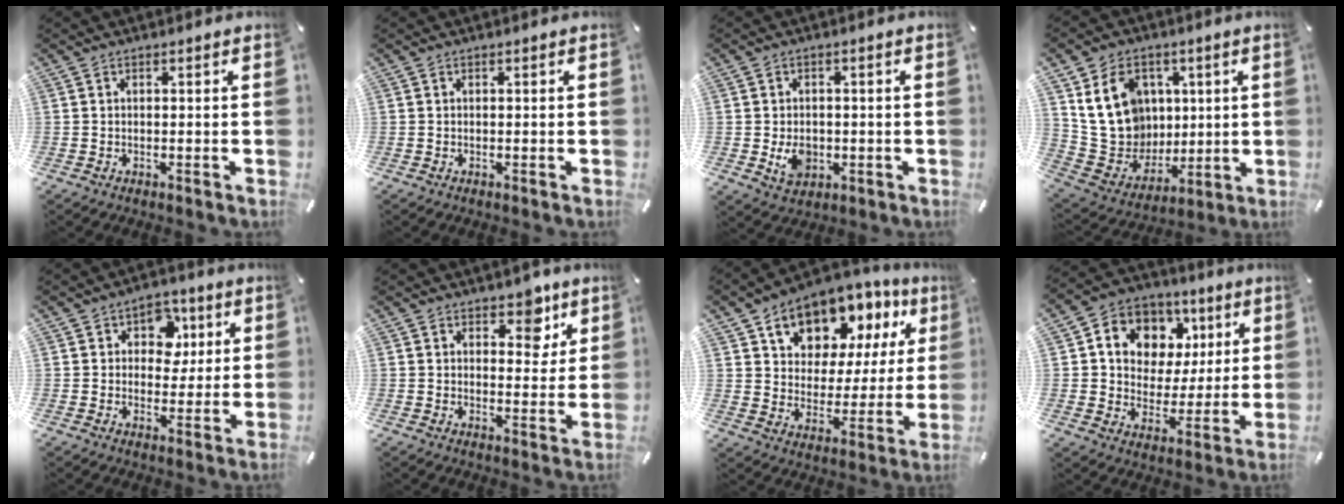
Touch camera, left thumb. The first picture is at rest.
{"total": 0.0}
{"total": 5.7, "force": [-0.9, 4.6, 3.2], "torque": [-0.052, -0.002, -0.017]}
{"total": 17.0, "force": [5.3, 14.7, 6.8], "torque": [-0.139, -0.023, 0.115]}
{"total": 8.2, "force": [2.4, 7.0, 3.7], "torque": [-0.039, -0.005, 0.036]}
{"total": 7.4, "force": [4.7, 4.7, 3.2], "torque": [-0.018, -0.028, 0.075]}
{"total": 12.8, "force": [8.5, 8.5, 4.3], "torque": [-0.082, -0.062, 0.149]}
{"total": 11.0, "force": [3.2, 9.8, 3.7], "torque": [-0.066, -0.012, 0.065]}